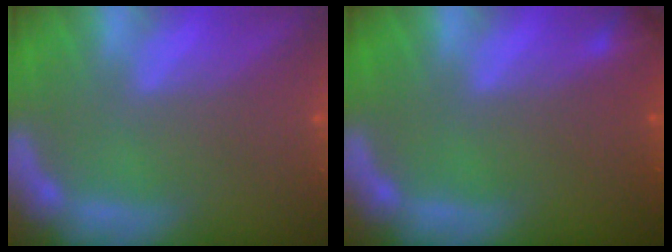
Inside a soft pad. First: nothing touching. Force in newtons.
{"total": 0.9}